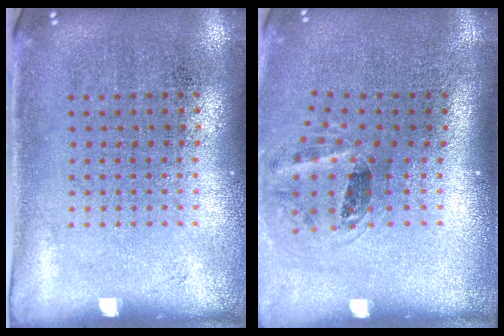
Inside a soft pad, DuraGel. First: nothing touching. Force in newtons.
{"total": 1.3, "press": 1.0, "slide": 0.9}